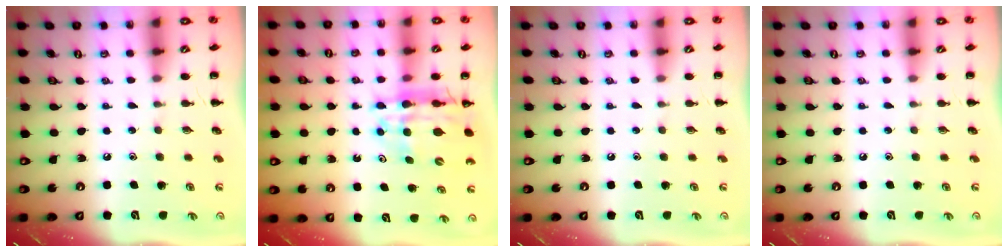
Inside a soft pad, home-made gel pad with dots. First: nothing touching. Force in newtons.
{"total": 13.0, "press": 12.5, "slide": 3.8}
{"total": 0.0}
{"total": 0.0}